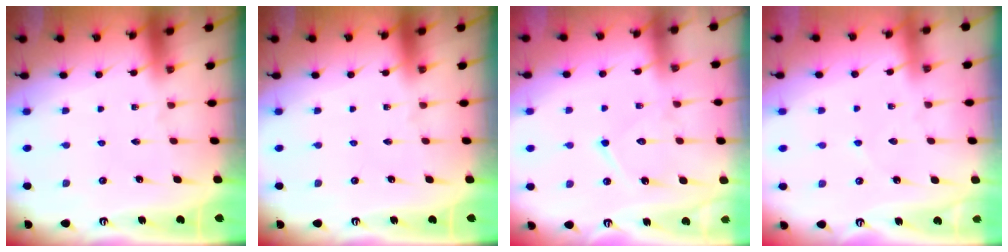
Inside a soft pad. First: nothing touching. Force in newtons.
{"total": 0.0}
{"total": 9.1, "press": 9.1, "slide": 0.8}
{"total": 1.8, "press": 1.8, "slide": 0.2}